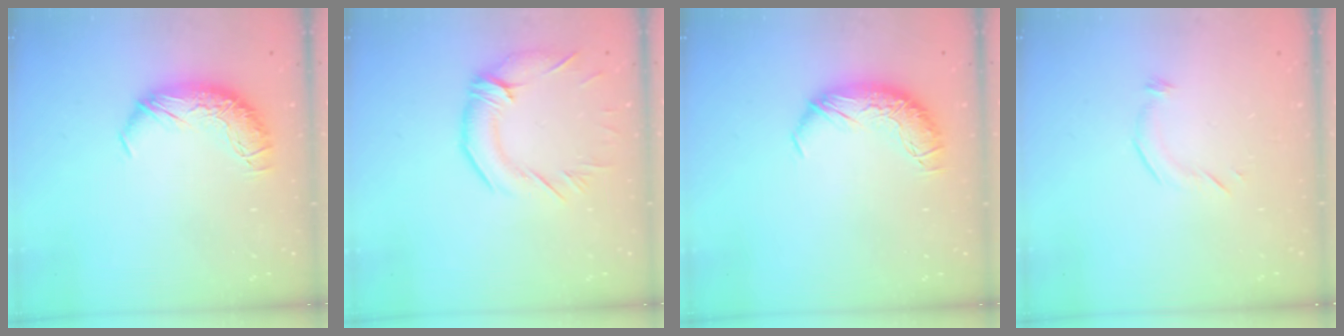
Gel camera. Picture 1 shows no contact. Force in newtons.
{"total": 2.9, "press": 2.5, "slide": 1.5}
{"total": 0.0}
{"total": 6.1, "press": 6.0, "slide": 0.4}